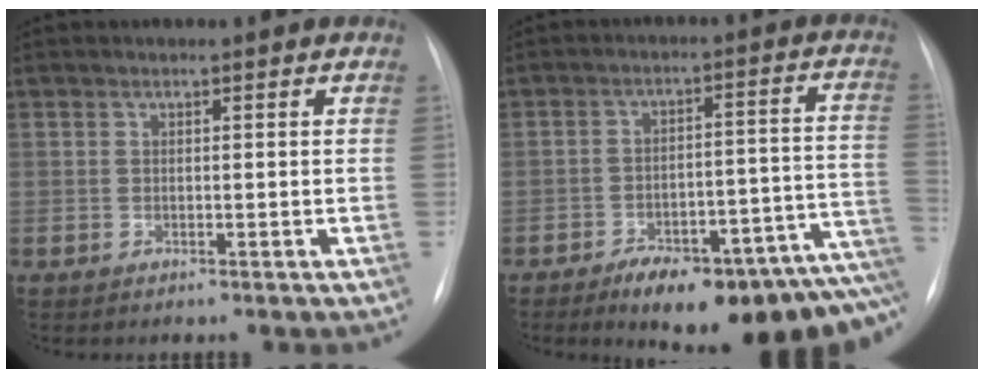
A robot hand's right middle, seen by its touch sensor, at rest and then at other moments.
{"total": 19.2, "force": [-12.8, 5.5, 13.2], "torque": [-0.097, 0.048, -0.167]}